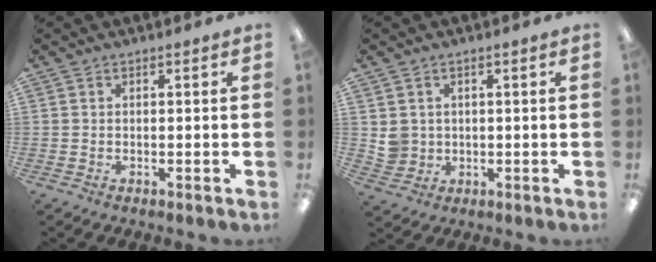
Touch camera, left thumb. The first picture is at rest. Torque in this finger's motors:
{"motor_torque": [-0.03, 0.04, 0.16, -0.18, 0.00]}